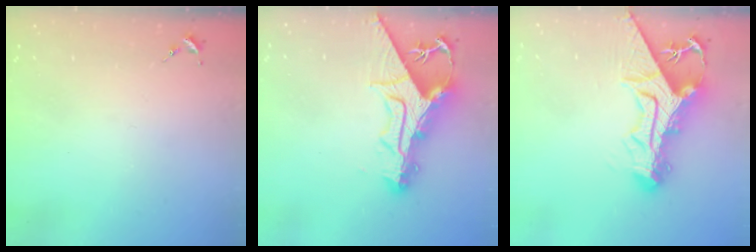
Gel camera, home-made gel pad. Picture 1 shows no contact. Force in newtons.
{"total": 14.6, "press": 14.6, "slide": 1.6}
{"total": 17.2, "press": 17.1, "slide": 1.6}